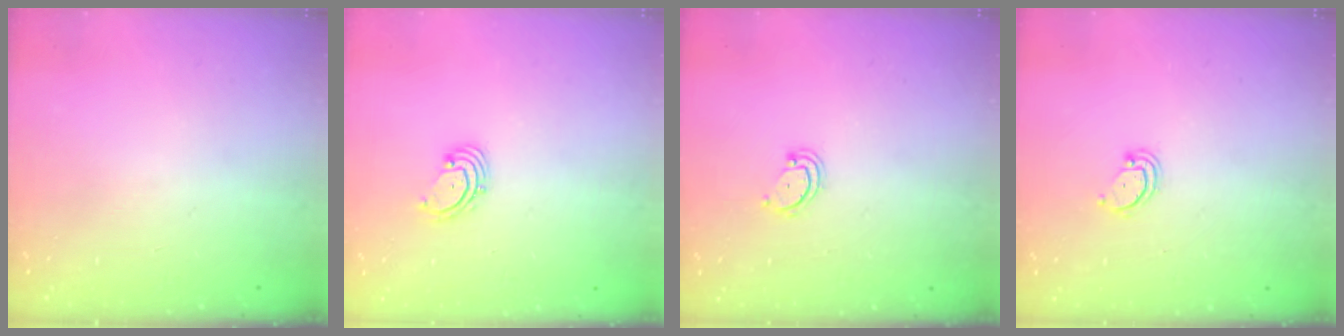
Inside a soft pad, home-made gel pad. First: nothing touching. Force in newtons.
{"total": 2.2, "press": 2.1, "slide": 0.7}
{"total": 2.6, "press": 2.6, "slide": 0.3}
{"total": 2.9, "press": 2.9, "slide": 0.2}